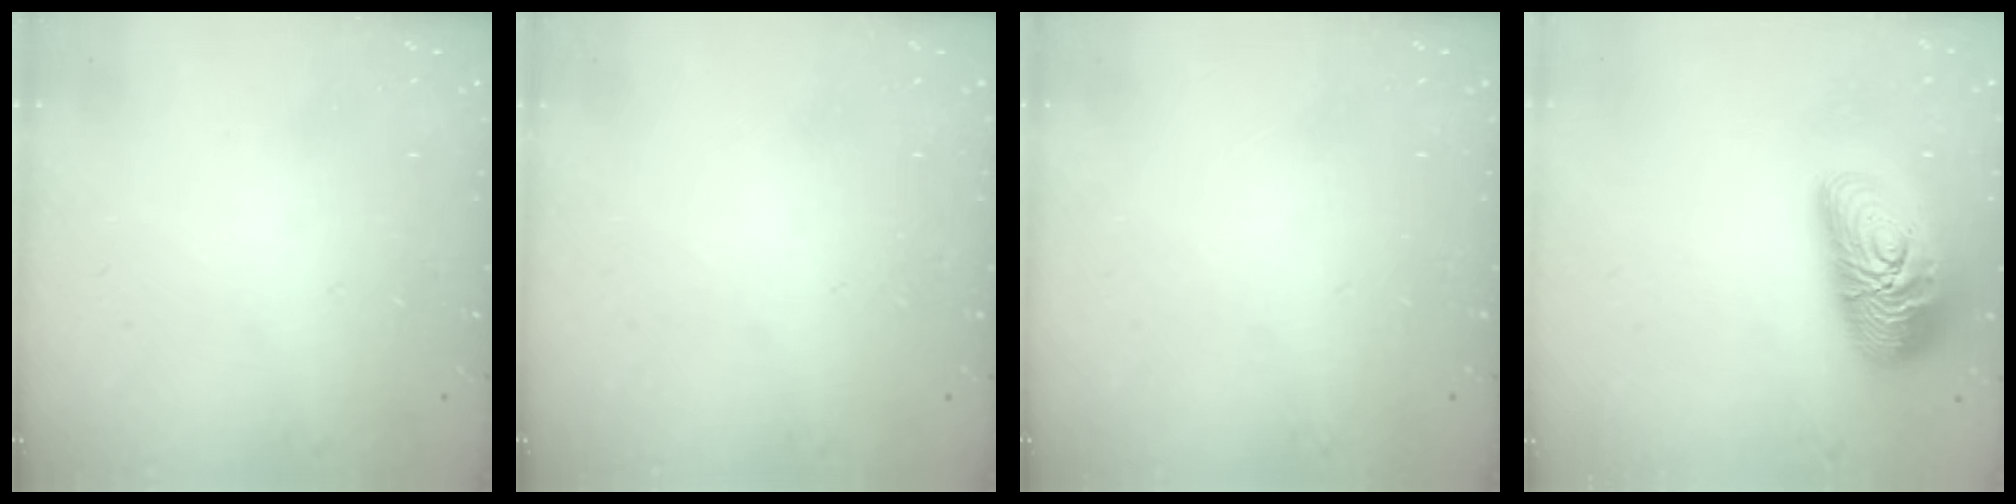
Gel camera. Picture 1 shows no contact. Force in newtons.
{"total": 0.0}
{"total": 0.0}
{"total": 18.2, "press": 18.1, "slide": 1.3}